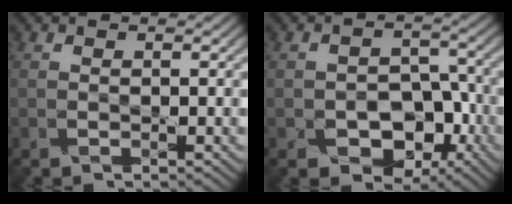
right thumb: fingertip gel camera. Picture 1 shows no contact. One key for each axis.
{"total": 7.7, "fx": -3.7, "fy": 5.5, "fz": 4.0, "tx": -0.054, "ty": 0.000, "tz": -0.055}